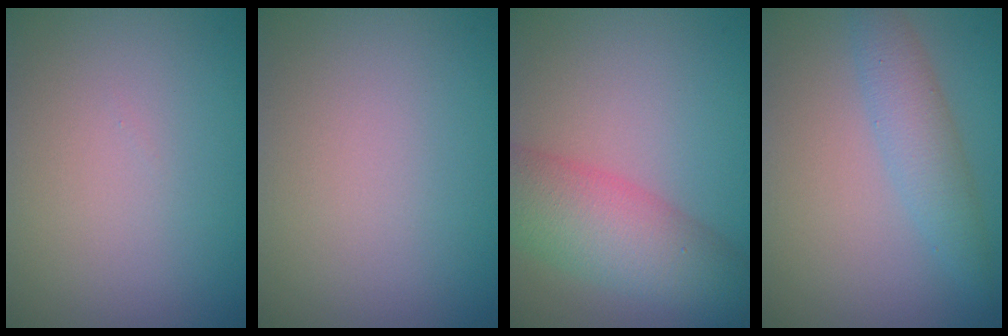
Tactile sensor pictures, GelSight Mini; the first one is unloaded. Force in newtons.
{"total": 0.0}
{"total": 6.9, "press": 6.9, "slide": 0.2}
{"total": 2.9, "press": 2.9, "slide": 0.1}